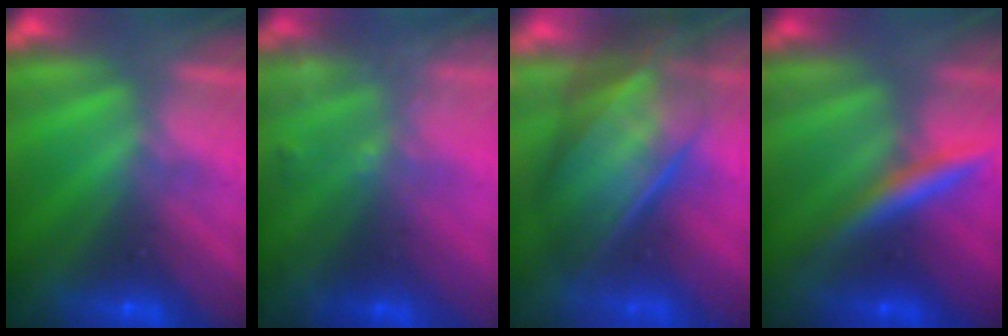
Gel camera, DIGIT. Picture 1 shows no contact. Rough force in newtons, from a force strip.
{"total": 2.0}
{"total": 7.6}
{"total": 2.4}